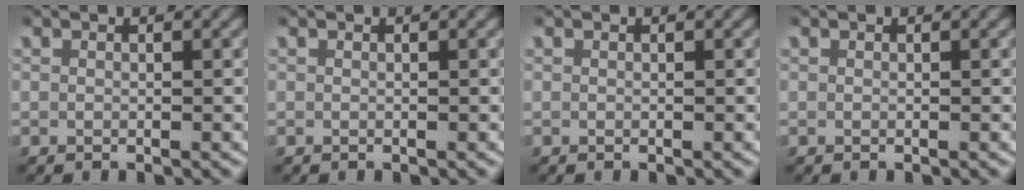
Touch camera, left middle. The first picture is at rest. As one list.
[{"total": 0.0}, {"total": 0.0}, {"total": 0.0}]